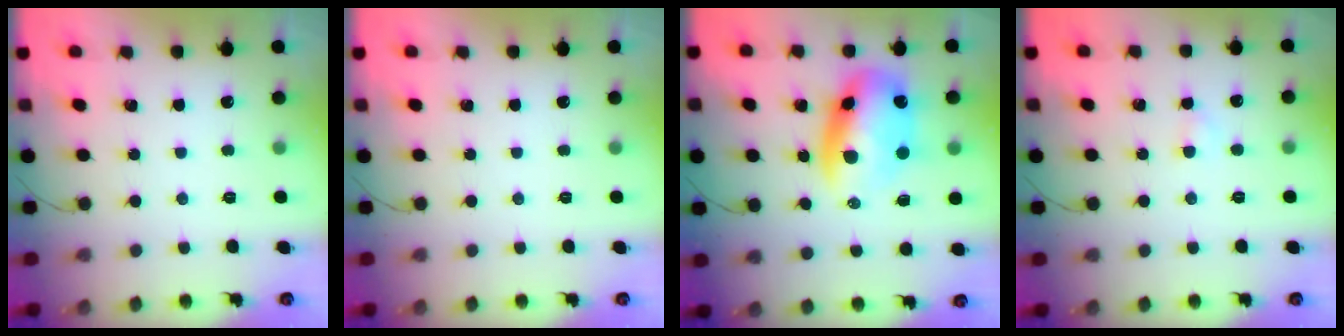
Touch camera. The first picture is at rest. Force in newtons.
{"total": 0.0}
{"total": 12.7, "press": 12.2, "slide": 3.4}
{"total": 2.5, "press": 2.3, "slide": 0.9}